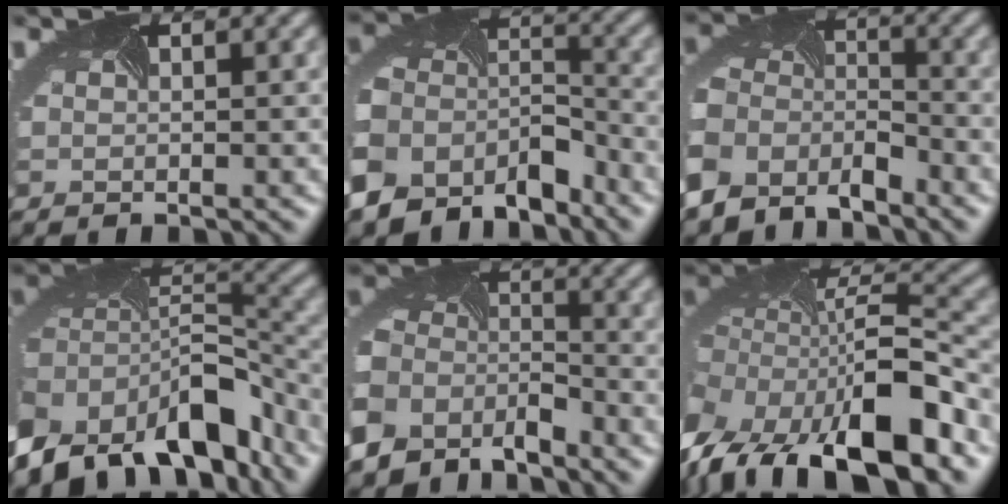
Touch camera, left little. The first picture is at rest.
{"total": 10.9, "force": [-7.1, 7.3, 4.0], "torque": [-0.107, -0.022, -0.115]}
{"total": 8.1, "force": [-5.5, 5.3, 2.8], "torque": [-0.063, -0.021, -0.104]}
{"total": 14.2, "force": [-7.8, 8.2, 8.7], "torque": [-0.187, -0.008, -0.115]}
{"total": 8.2, "force": [-5.7, 5.3, 2.7], "torque": [-0.062, -0.024, -0.108]}
{"total": 17.4, "force": [-7.7, 9.1, 12.7], "torque": [-0.250, -0.048, -0.101]}